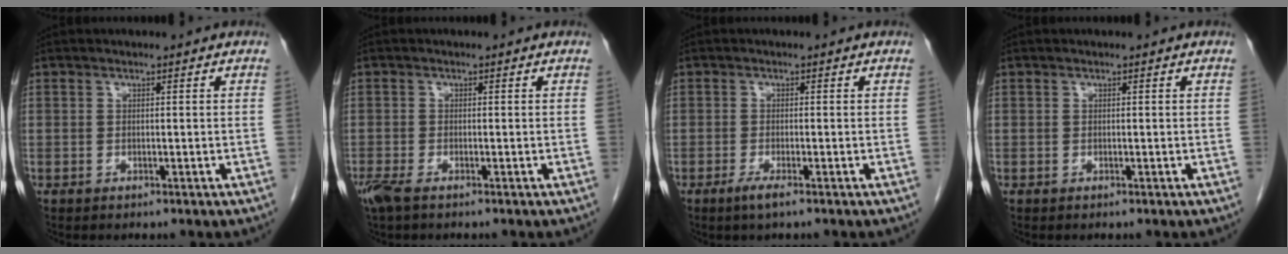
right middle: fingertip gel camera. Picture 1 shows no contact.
{"total": 2.8, "force": [-1.9, 0.8, 1.9], "torque": [-0.046, -0.008, -0.036]}
{"total": 2.1, "force": [-1.3, -0.1, 1.6], "torque": [-0.038, -0.008, -0.026]}
{"total": 0.0}